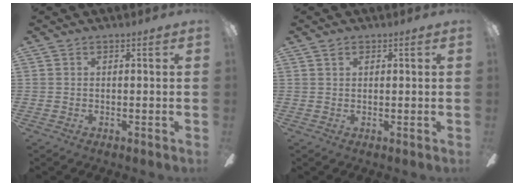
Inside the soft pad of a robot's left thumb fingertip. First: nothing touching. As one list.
[{"total": 1.1, "force": [0.6, 0.7, 0.6], "torque": [-0.013, 0.003, 0.011]}]